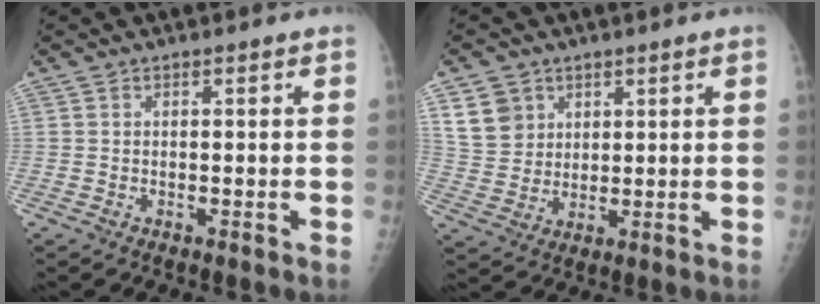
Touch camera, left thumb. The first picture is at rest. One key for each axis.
{"total": 7.4, "fx": 3.5, "fy": 6.1, "fz": 2.3, "tx": -0.019, "ty": -0.017, "tz": 0.075}